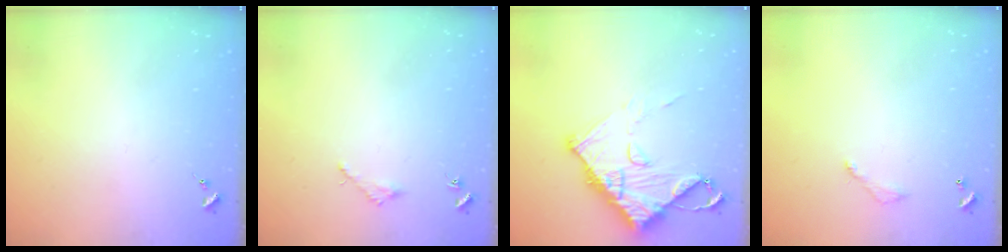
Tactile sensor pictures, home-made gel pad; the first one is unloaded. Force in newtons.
{"total": 1.6, "press": 1.6, "slide": 0.2}
{"total": 14.0, "press": 13.9, "slide": 1.3}
{"total": 3.8, "press": 3.8, "slide": 0.2}